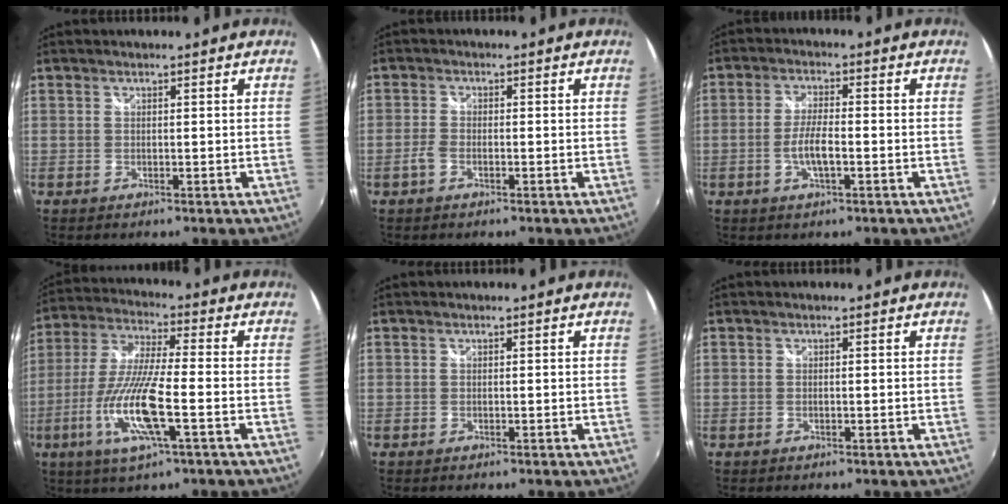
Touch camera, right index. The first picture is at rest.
{"total": 2.5, "force": [-1.3, 1.1, 1.8], "torque": [-0.050, 0.003, -0.030]}
{"total": 5.1, "force": [-1.6, 1.2, 4.7], "torque": [-0.098, 0.002, -0.030]}
{"total": 14.6, "force": [-5.0, 1.8, 13.6], "torque": [-0.285, -0.016, -0.098]}
{"total": 0.0}
{"total": 0.0}